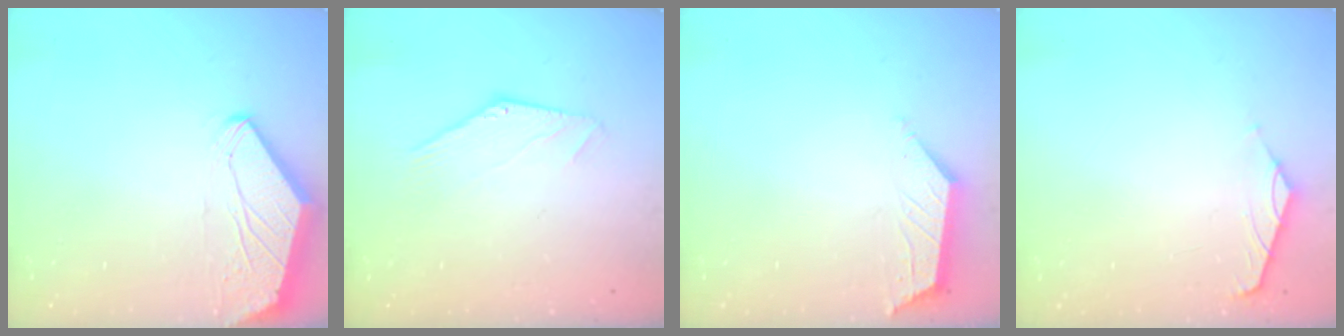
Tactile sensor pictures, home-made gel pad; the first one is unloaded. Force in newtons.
{"total": 0.0}
{"total": 2.9, "press": 2.9, "slide": 0.5}
{"total": 0.0}